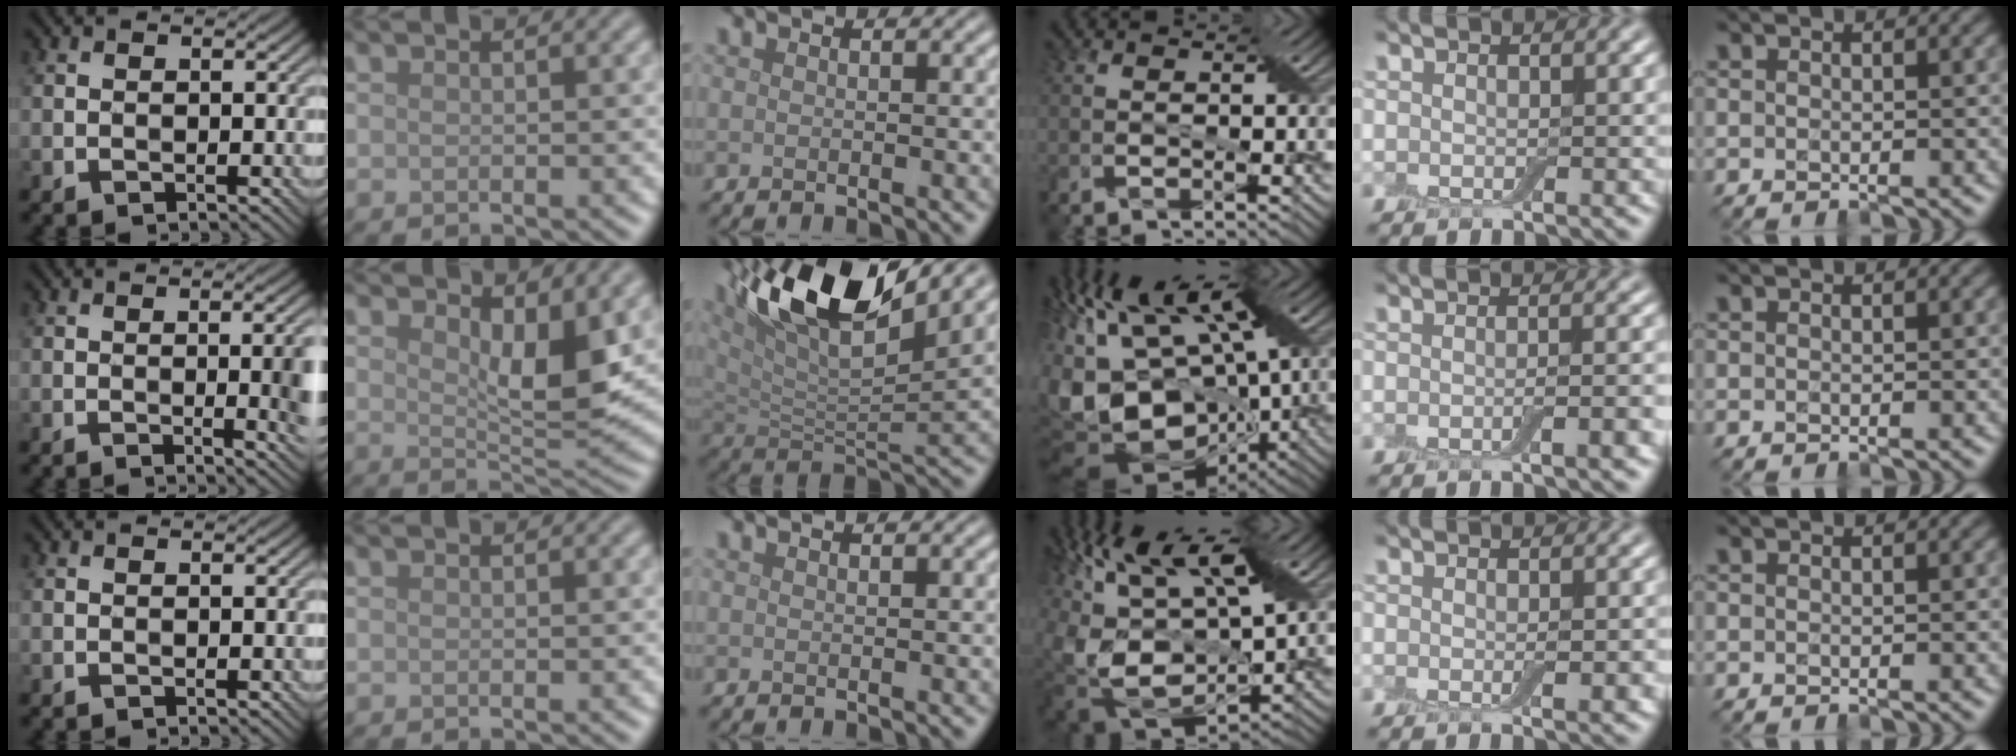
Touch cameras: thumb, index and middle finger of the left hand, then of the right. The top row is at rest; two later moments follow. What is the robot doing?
{"motion": "insert", "object": "backpack"}